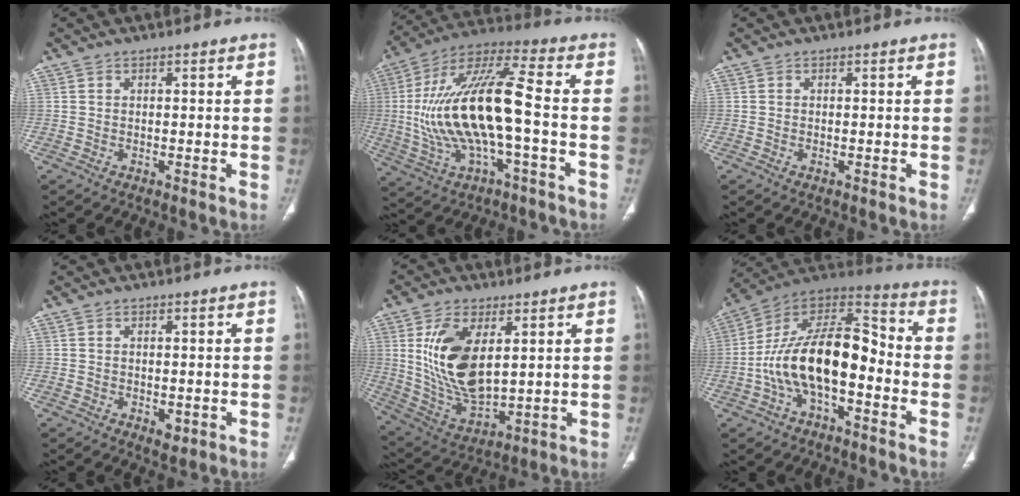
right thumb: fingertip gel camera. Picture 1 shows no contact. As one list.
[{"total": 20.6, "force": [-1.7, 6.3, 19.5], "torque": [-0.402, 0.035, -0.028]}, {"total": 0.0}, {"total": 2.1, "force": [-0.6, 1.3, 1.6], "torque": [-0.015, -0.002, -0.003]}, {"total": 15.9, "force": [4.1, 8.0, 13.1], "torque": [-0.248, -0.026, 0.093]}, {"total": 19.1, "force": [-4.0, 9.5, 16.1], "torque": [-0.268, 0.066, -0.075]}]